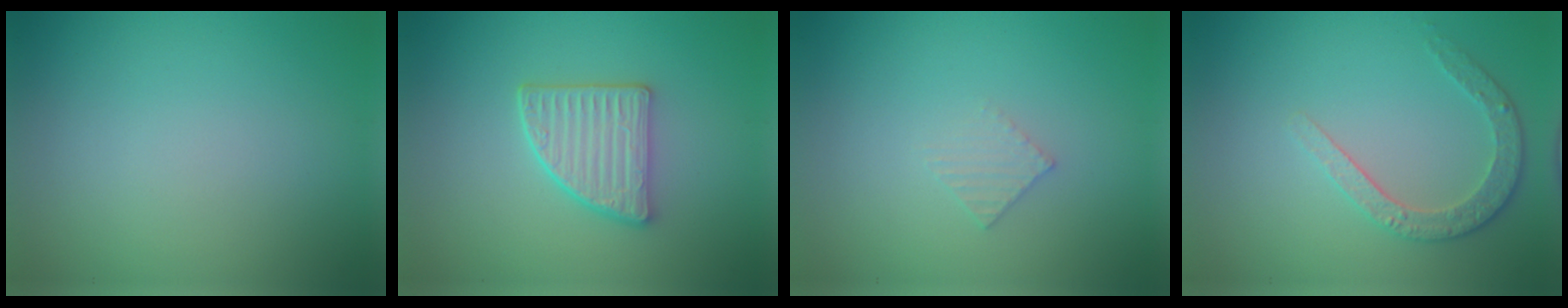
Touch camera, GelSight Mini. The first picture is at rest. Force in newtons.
{"total": 3.8, "press": 3.3, "slide": 1.9}
{"total": 1.1, "press": 1.1, "slide": 0.0}
{"total": 2.6, "press": 2.5, "slide": 1.0}